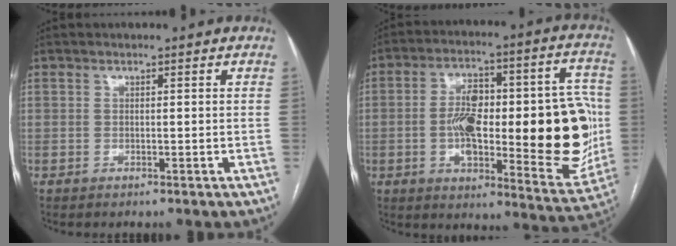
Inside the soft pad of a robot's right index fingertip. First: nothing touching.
{"total": 26.6, "force": [-1.5, 8.7, 25.1], "torque": [-0.306, 0.022, -0.007]}